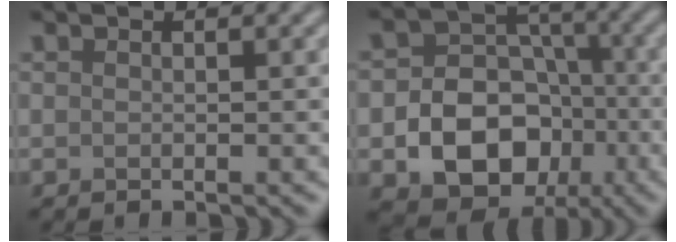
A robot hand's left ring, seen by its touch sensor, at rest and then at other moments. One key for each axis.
{"total": 10.1, "fx": -3.2, "fy": 8.0, "fz": 5.3, "tx": -0.071, "ty": -0.012, "tz": -0.077}